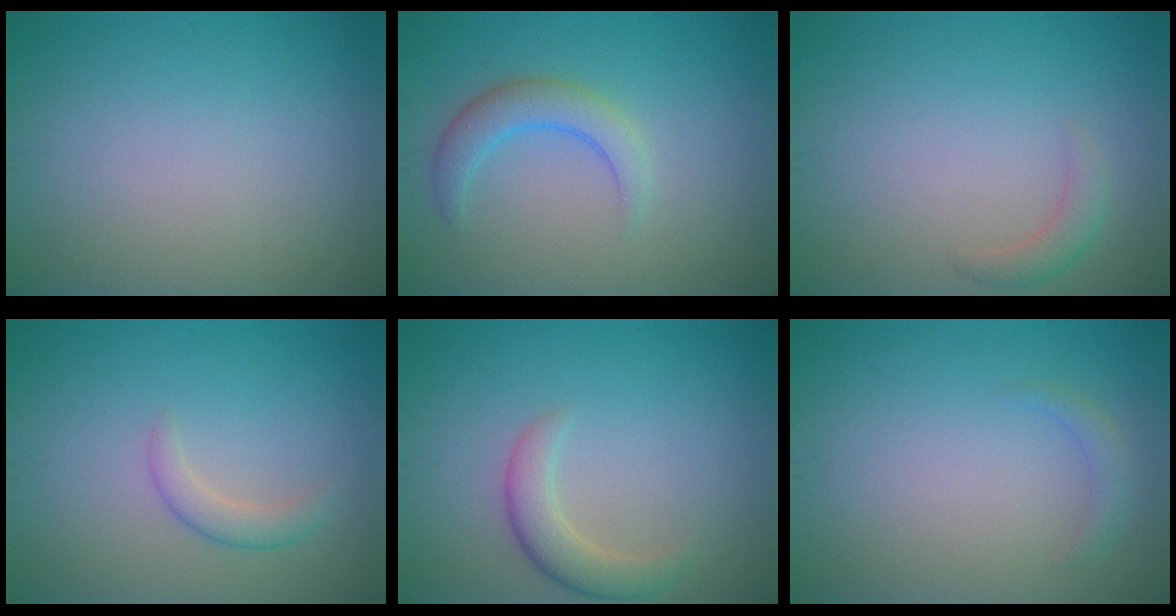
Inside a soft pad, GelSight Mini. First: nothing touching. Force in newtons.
{"total": 3.0, "press": 2.9, "slide": 0.2}
{"total": 1.5, "press": 1.5, "slide": 0.1}
{"total": 1.7, "press": 1.7, "slide": 0.1}
{"total": 2.9, "press": 2.9, "slide": 0.2}
{"total": 1.1, "press": 1.1, "slide": 0.0}